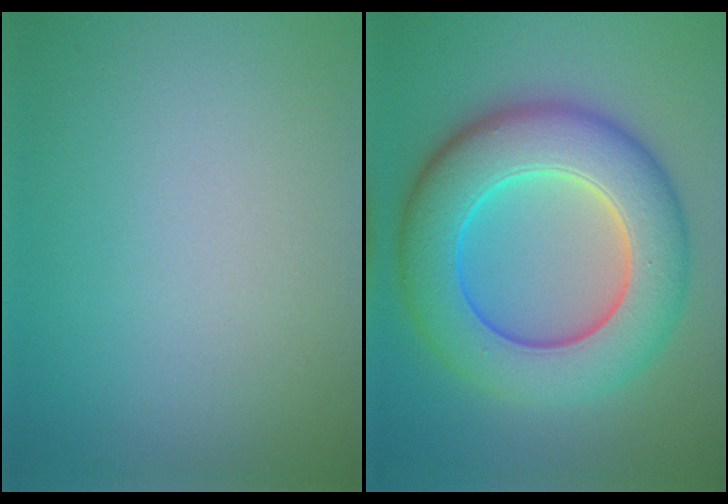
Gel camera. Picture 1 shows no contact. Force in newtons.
{"total": 10.9, "press": 10.9, "slide": 0.1}